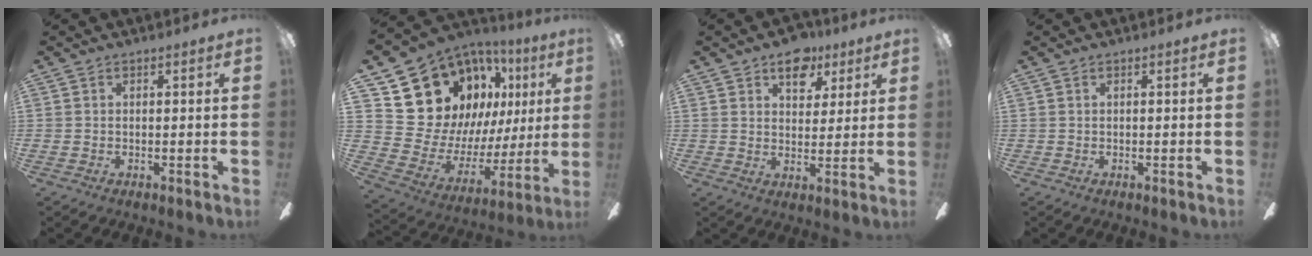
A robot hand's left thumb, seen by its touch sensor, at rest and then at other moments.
{"total": 18.5, "force": [11.4, 13.2, 6.1], "torque": [-0.109, -0.090, 0.246]}
{"total": 8.9, "force": [5.5, 5.6, 4.3], "torque": [-0.036, -0.024, 0.093]}
{"total": 0.0}